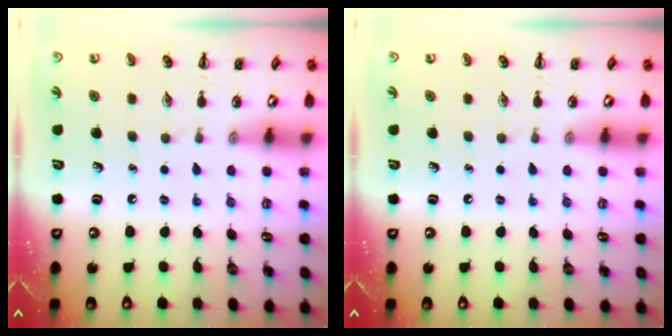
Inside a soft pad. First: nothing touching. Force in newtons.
{"total": 0.0}